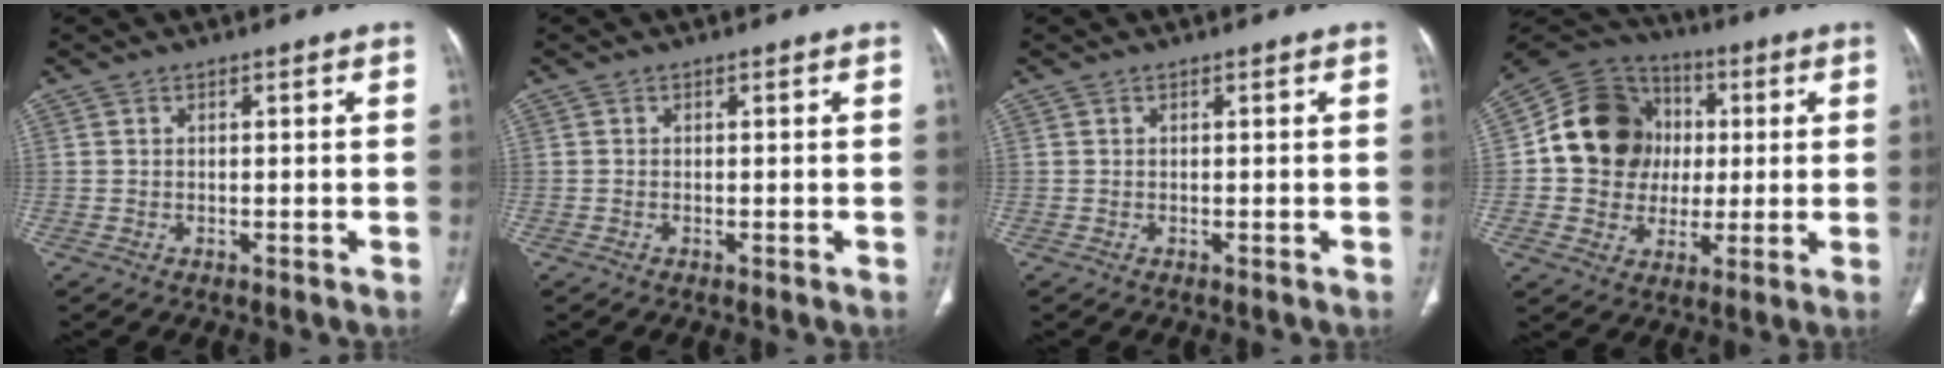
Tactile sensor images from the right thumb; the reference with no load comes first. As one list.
[{"total": 0.0}, {"total": 0.0}, {"total": 16.6, "force": [1.6, 14.6, 7.8], "torque": [-0.106, 0.020, 0.028]}]